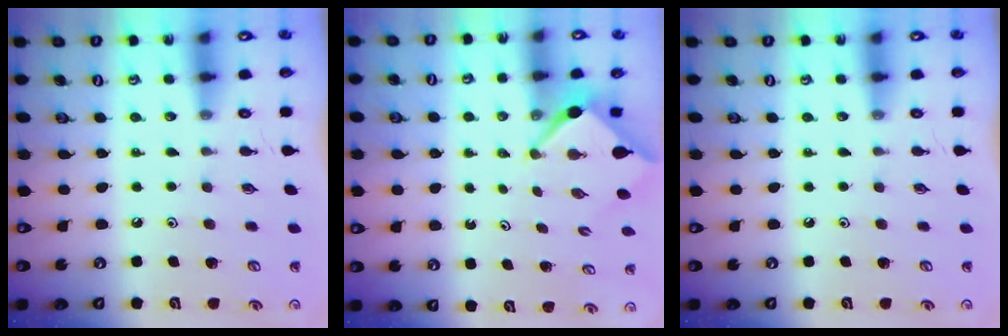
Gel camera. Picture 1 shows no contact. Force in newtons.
{"total": 2.4, "press": 2.4, "slide": 0.1}
{"total": 0.0}